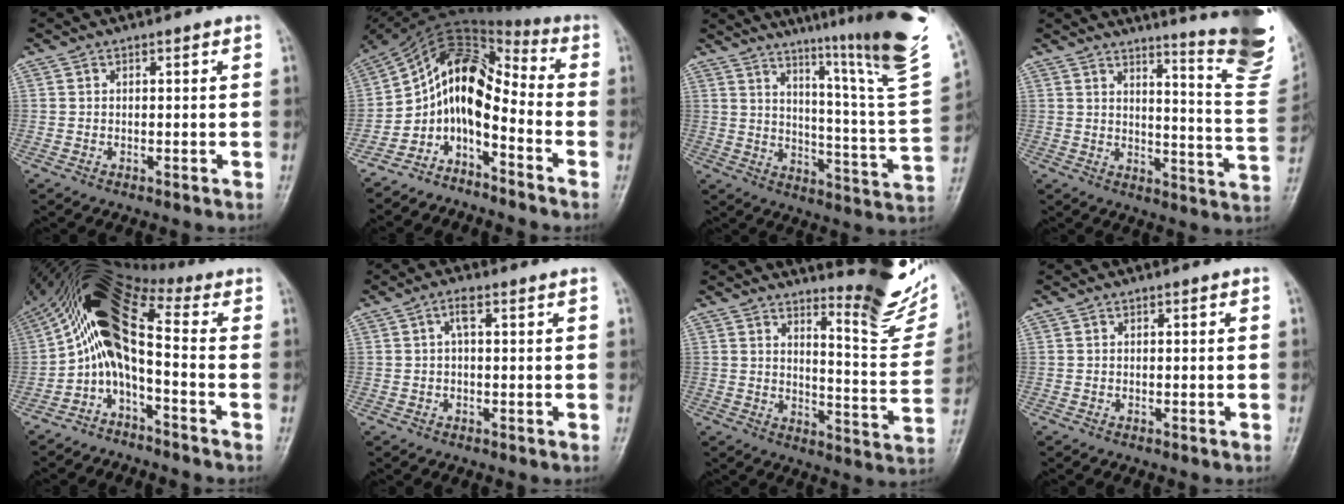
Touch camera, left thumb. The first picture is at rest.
{"total": 11.4, "force": [-4.6, 6.1, 8.4], "torque": [-0.126, 0.098, -0.098]}
{"total": 26.1, "force": [17.3, 1.3, 19.5], "torque": [-0.264, -0.105, 0.238]}
{"total": 19.4, "force": [14.6, 1.4, 12.7], "torque": [-0.138, -0.141, 0.173]}
{"total": 11.3, "force": [-1.5, 4.5, 10.3], "torque": [-0.191, 0.089, -0.044]}
{"total": 2.3, "force": [0.7, 0.7, 2.0], "torque": [-0.041, 0.008, 0.013]}
{"total": 14.5, "force": [12.0, 2.8, 7.6], "torque": [-0.072, -0.121, 0.152]}
{"total": 0.0}